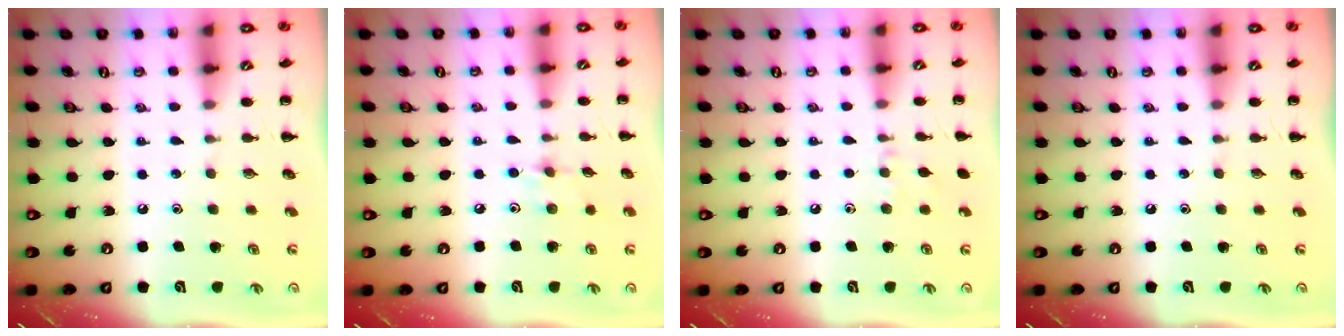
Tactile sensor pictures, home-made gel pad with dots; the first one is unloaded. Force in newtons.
{"total": 4.9, "press": 4.7, "slide": 1.4}
{"total": 5.0, "press": 4.7, "slide": 1.6}
{"total": 0.0}